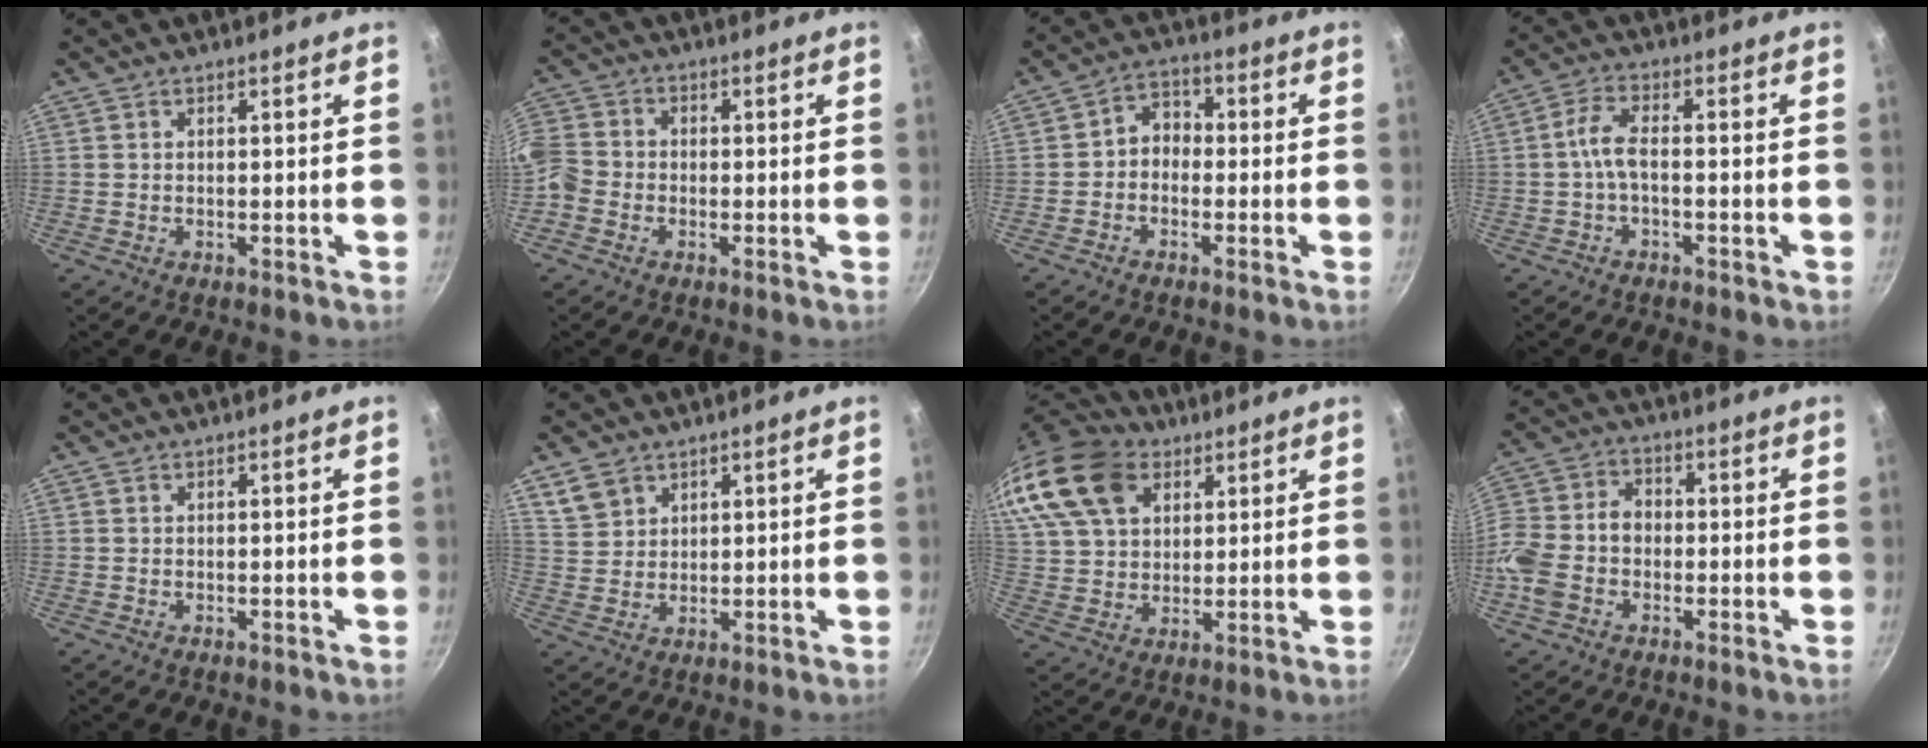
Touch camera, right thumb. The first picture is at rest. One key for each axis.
{"total": 7.9, "fx": -2.5, "fy": 6.5, "fz": 3.7, "tx": -0.077, "ty": 0.029, "tz": -0.067}
{"total": 4.9, "fx": -1.0, "fy": 4.0, "fz": 2.8, "tx": -0.021, "ty": 0.024, "tz": -0.030}
{"total": 4.5, "fx": -1.4, "fy": 1.9, "fz": 3.8, "tx": -0.086, "ty": 0.021, "tz": -0.035}
{"total": 0.0}
{"total": 5.5, "fx": 3.4, "fy": 3.9, "fz": 1.8, "tx": -0.022, "ty": -0.004, "tz": 0.076}
{"total": 21.0, "fx": 10.5, "fy": 14.1, "fz": 11.4, "tx": -0.236, "ty": 0.005, "tz": 0.198}
{"total": 11.5, "fx": -2.5, "fy": 8.7, "fz": 7.1, "tx": -0.135, "ty": 0.034, "tz": -0.061}